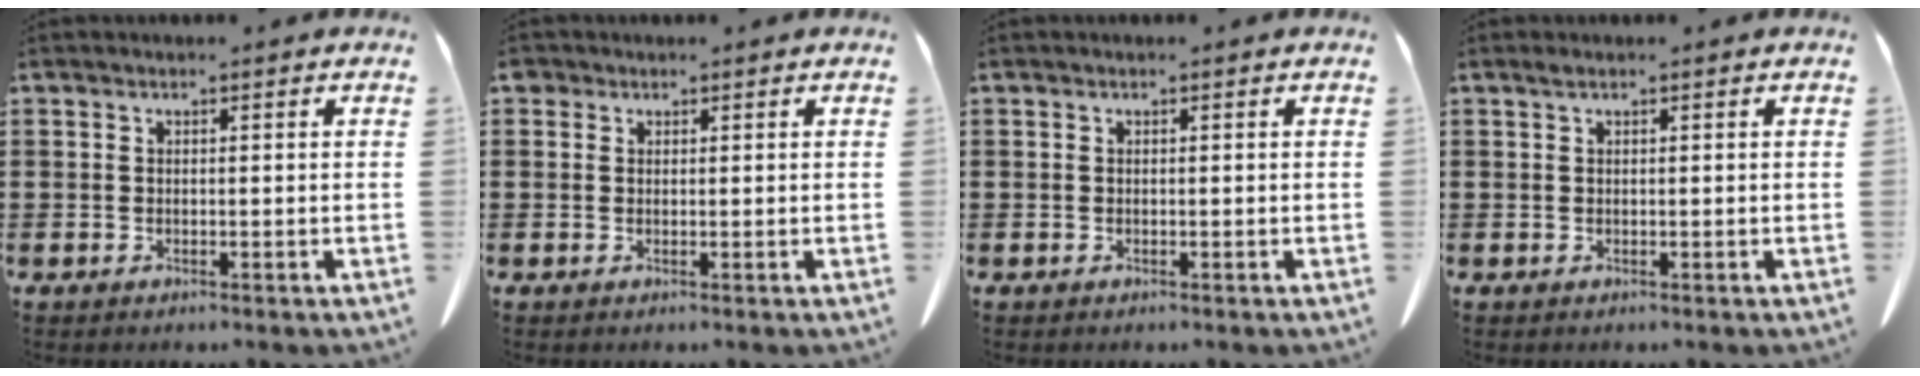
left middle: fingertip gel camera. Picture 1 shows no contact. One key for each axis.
{"total": 1.0, "fx": 0.5, "fy": 0.8, "fz": 0.2, "tx": -0.008, "ty": 0.005, "tz": 0.010}
{"total": 0.0}
{"total": 0.6, "fx": 0.3, "fy": 0.0, "fz": 0.4, "tx": -0.010, "ty": -0.001, "tz": 0.008}